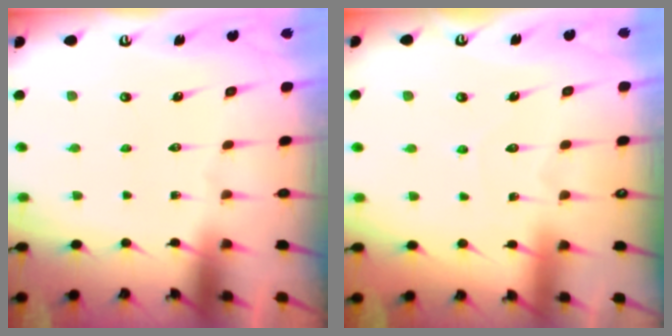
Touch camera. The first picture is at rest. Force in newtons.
{"total": 4.6, "press": 4.5, "slide": 0.5}